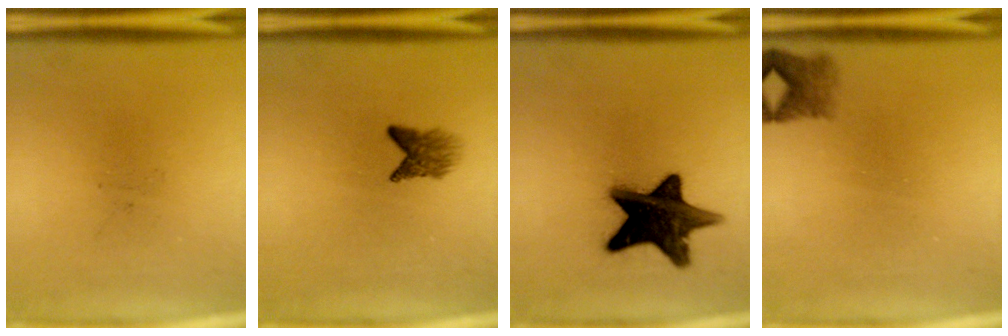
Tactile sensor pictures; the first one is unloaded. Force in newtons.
{"total": 2.8}
{"total": 15.2}
{"total": 2.4}